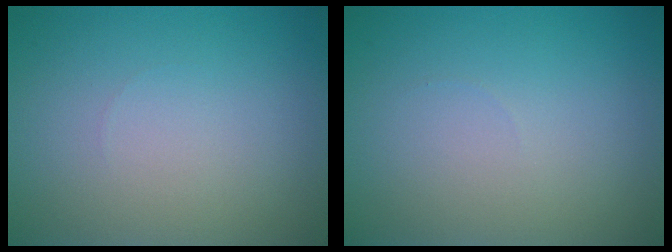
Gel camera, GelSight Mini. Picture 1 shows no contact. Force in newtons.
{"total": 0.0}